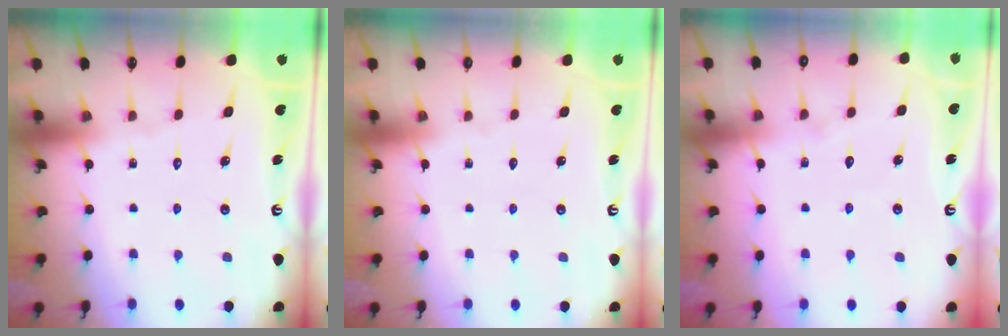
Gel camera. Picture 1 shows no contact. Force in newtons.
{"total": 0.0}
{"total": 5.4, "press": 5.4, "slide": 0.5}